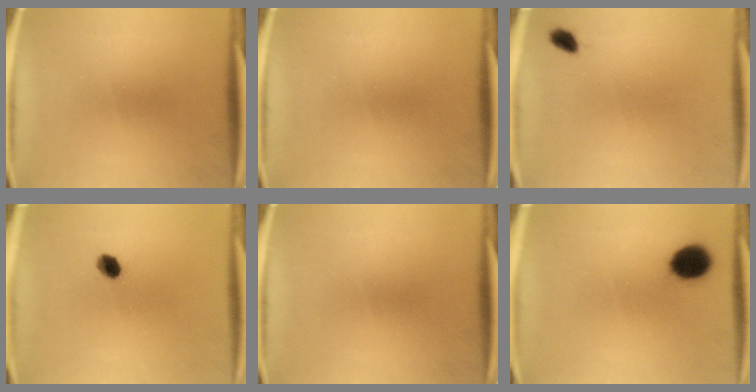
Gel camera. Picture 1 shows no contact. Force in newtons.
{"total": 0.0}
{"total": 1.9}
{"total": 3.4}
{"total": 0.0}
{"total": 6.3}